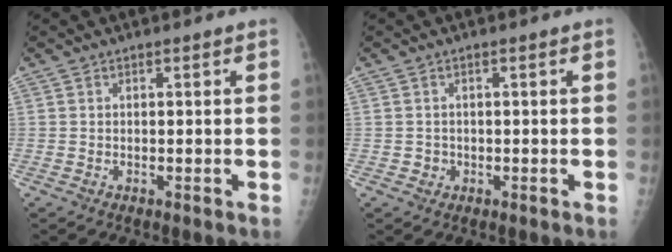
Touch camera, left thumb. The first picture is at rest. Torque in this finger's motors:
{"motor_torque": [0.02, 0.21, -0.08, -0.14, 0.00]}